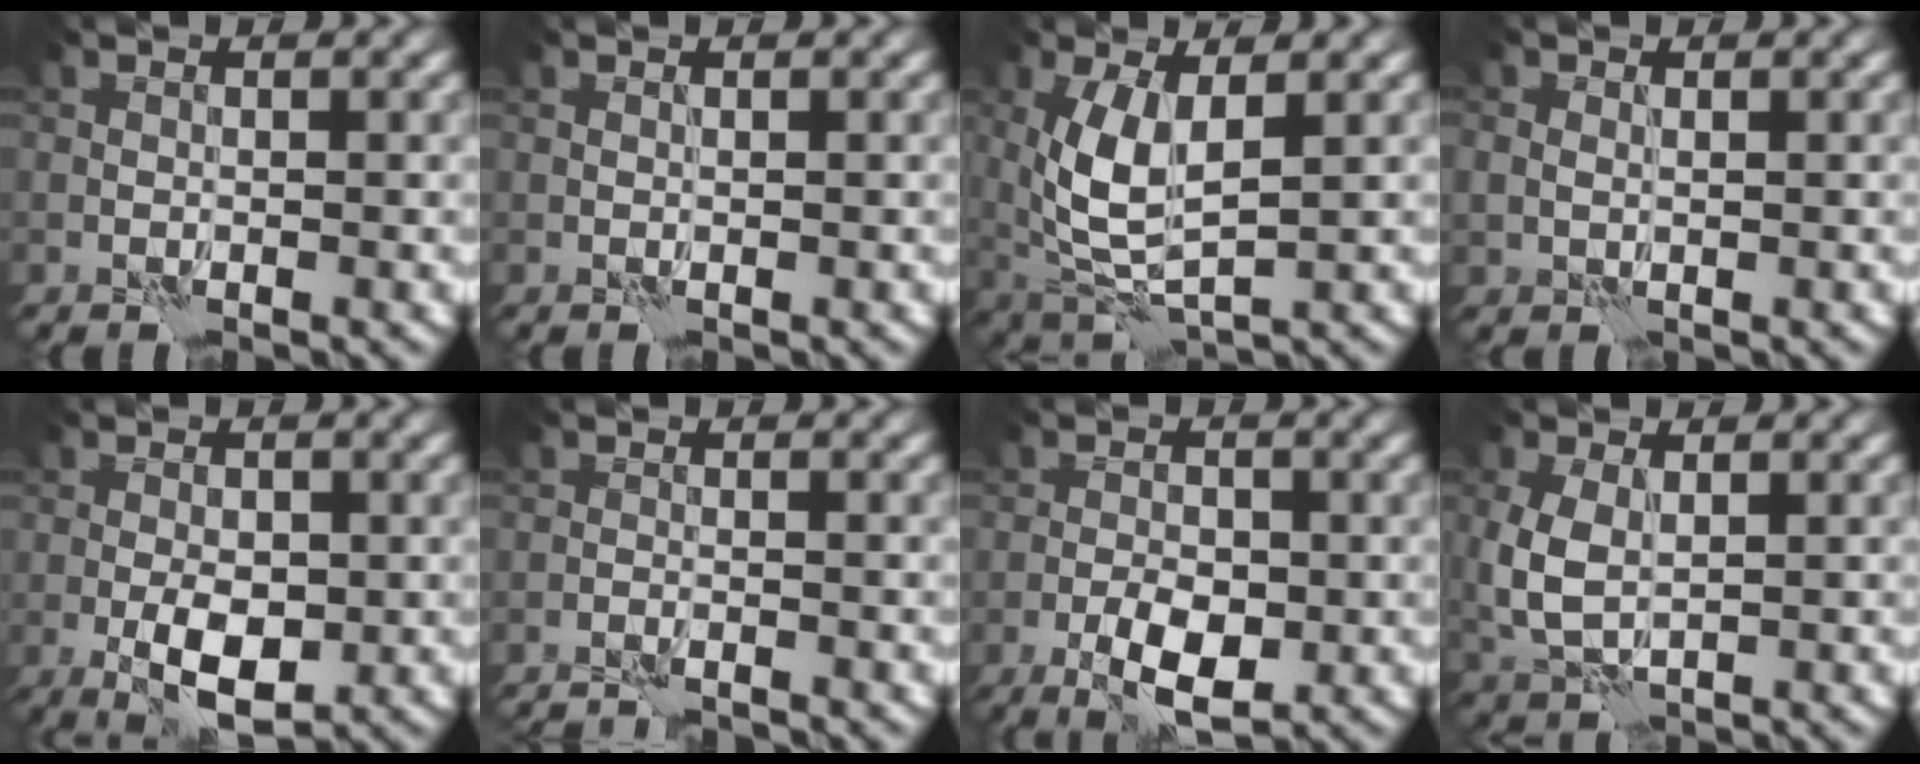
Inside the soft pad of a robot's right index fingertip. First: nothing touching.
{"total": 0.0}
{"total": 5.9, "force": [1.3, 2.3, 5.3], "torque": [-0.125, -0.008, 0.029]}
{"total": 1.3, "force": [0.4, 1.0, 0.8], "torque": [-0.014, 0.000, 0.010]}
{"total": 4.5, "force": [-1.1, 2.1, 3.9], "torque": [-0.067, -0.001, -0.017]}
{"total": 2.9, "force": [-2.8, 0.1, 0.8], "torque": [-0.013, 0.004, -0.042]}
{"total": 4.2, "force": [-1.6, 1.8, 3.4], "torque": [-0.060, 0.000, -0.028]}
{"total": 3.9, "force": [0.6, 2.4, 3.0], "torque": [-0.082, -0.003, 0.016]}